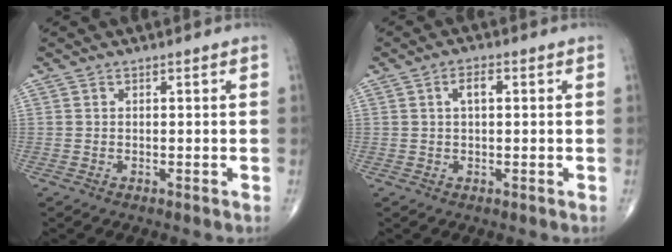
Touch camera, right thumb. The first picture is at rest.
{"total": 2.9, "force": [0.6, 1.3, 2.5], "torque": [-0.044, 0.007, 0.010]}